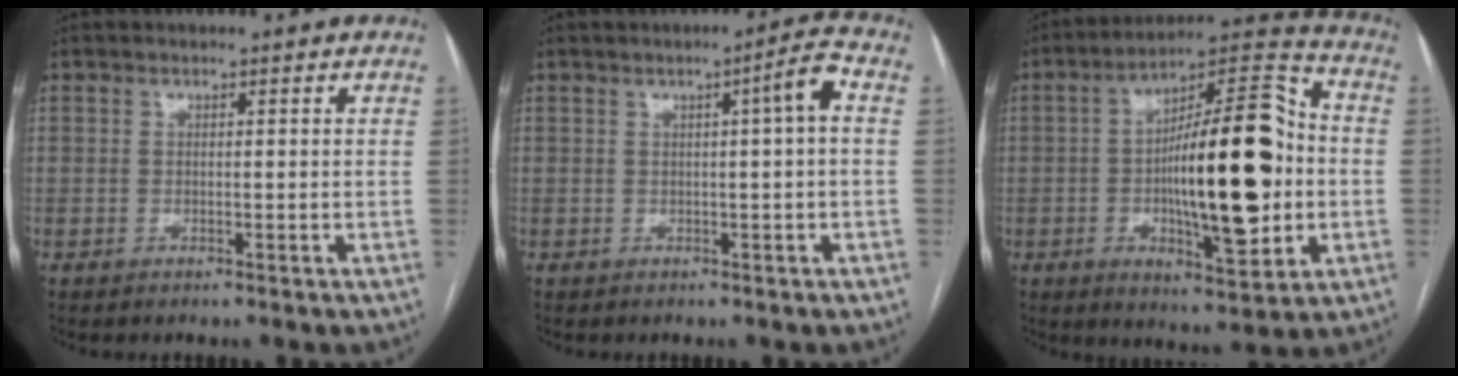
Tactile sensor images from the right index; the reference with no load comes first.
{"total": 3.7, "force": [0.3, -0.4, 3.6], "torque": [-0.051, 0.008, 0.004]}
{"total": 21.3, "force": [-1.7, 5.4, 20.5], "torque": [-0.329, 0.021, -0.024]}